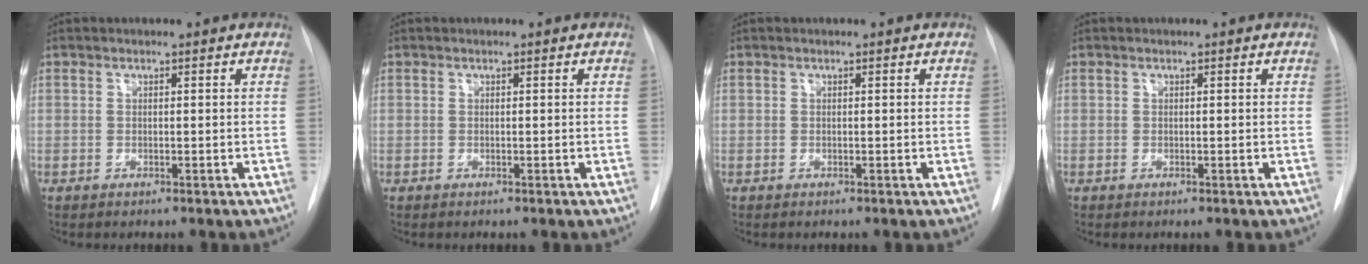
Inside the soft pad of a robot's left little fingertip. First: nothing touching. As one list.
[{"total": 0.0}, {"total": 0.0}, {"total": 0.0}]